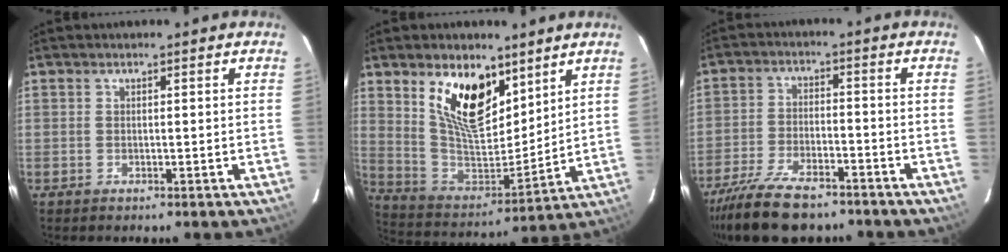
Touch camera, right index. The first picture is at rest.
{"total": 16.1, "force": [9.1, 7.9, 10.7], "torque": [-0.199, -0.007, 0.178]}
{"total": 14.9, "force": [-11.9, 5.2, 7.3], "torque": [-0.167, -0.021, -0.206]}